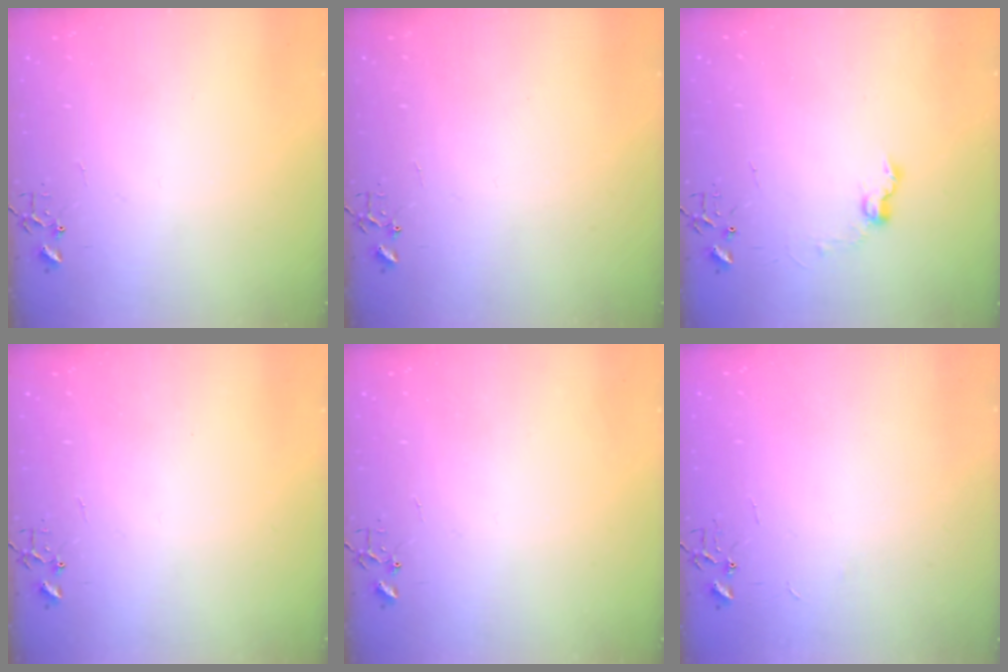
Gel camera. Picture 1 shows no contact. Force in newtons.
{"total": 0.0}
{"total": 7.8, "press": 7.8, "slide": 0.8}
{"total": 0.0}
{"total": 0.0}
{"total": 2.4, "press": 2.4, "slide": 0.3}